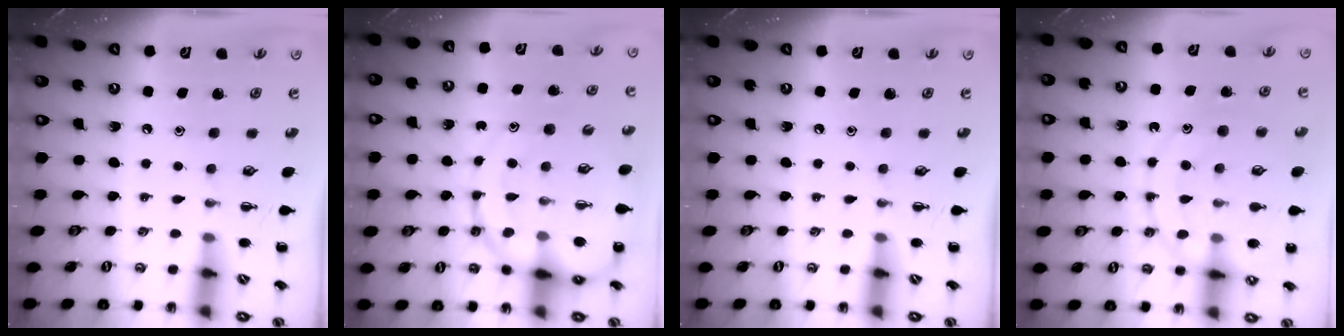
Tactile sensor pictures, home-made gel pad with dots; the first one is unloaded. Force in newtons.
{"total": 17.2, "press": 17.0, "slide": 3.1}
{"total": 0.0}
{"total": 15.1, "press": 15.0, "slide": 1.4}